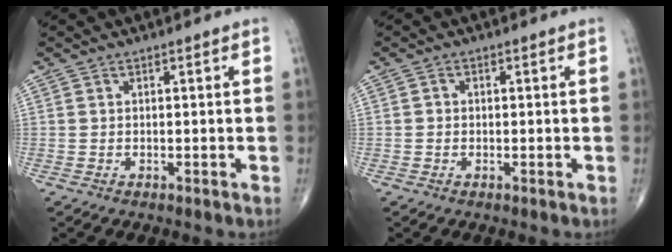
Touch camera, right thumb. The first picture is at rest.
{"total": 0.7, "force": [-0.1, 0.6, 0.3], "torque": [0.000, 0.002, -0.004]}